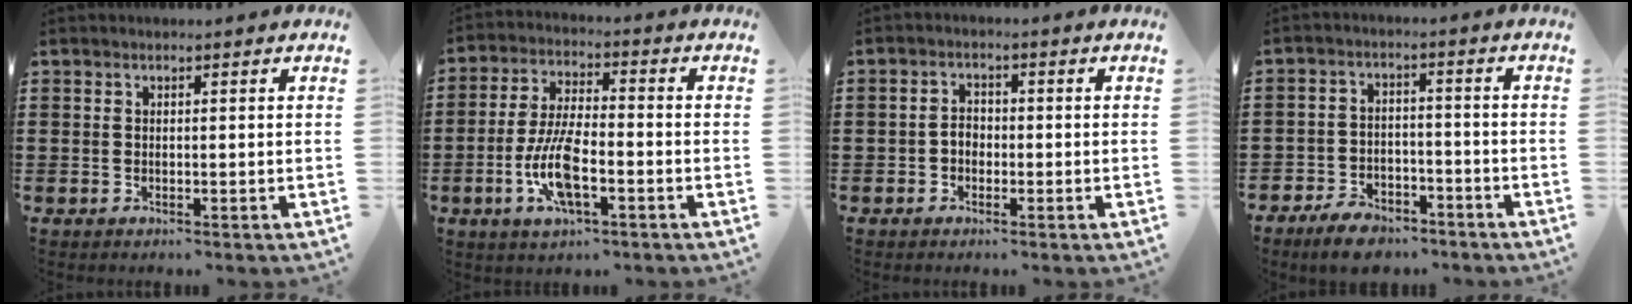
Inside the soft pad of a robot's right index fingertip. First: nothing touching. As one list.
[{"total": 9.7, "force": [-3.1, 3.4, 8.6], "torque": [-0.186, -0.010, -0.060]}, {"total": 2.0, "force": [-0.7, 1.4, 1.3], "torque": [-0.026, 0.005, -0.016]}, {"total": 5.5, "force": [-5.0, 2.0, 1.5], "torque": [-0.032, 0.016, -0.096]}]